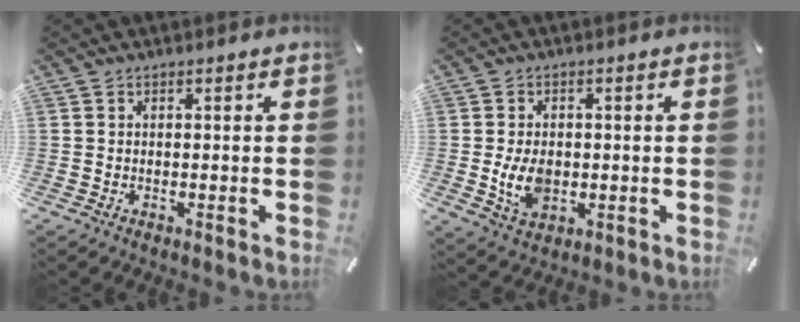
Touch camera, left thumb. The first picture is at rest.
{"total": 7.2, "force": [-0.7, 5.0, 5.1], "torque": [-0.114, -0.004, -0.015]}